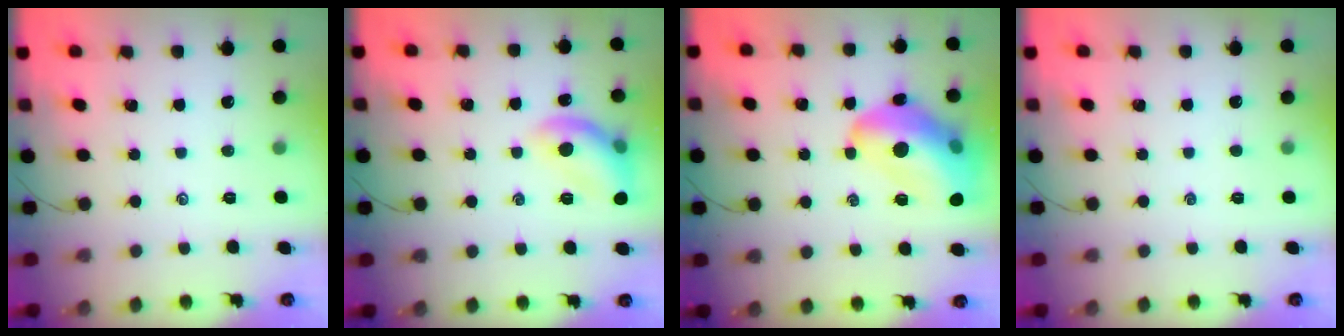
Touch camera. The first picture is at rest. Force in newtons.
{"total": 11.2, "press": 11.2, "slide": 0.1}
{"total": 19.3, "press": 18.8, "slide": 4.1}
{"total": 0.0}